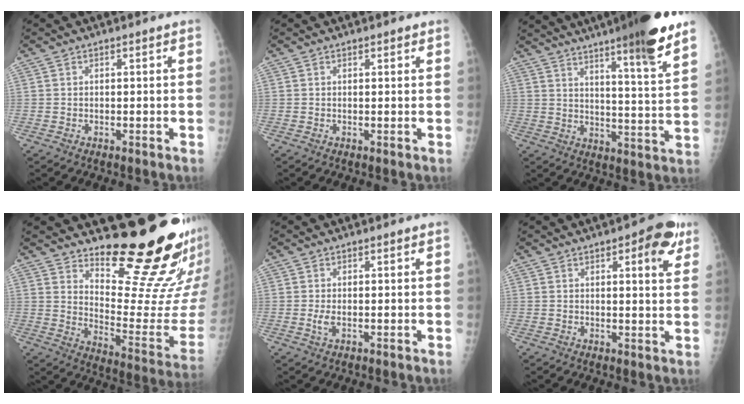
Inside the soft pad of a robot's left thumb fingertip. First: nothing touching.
{"total": 0.8, "force": [0.6, 0.4, 0.5], "torque": [-0.001, -0.002, 0.005]}
{"total": 20.3, "force": [14.3, 1.7, 14.3], "torque": [-0.191, -0.057, 0.201]}
{"total": 19.7, "force": [15.7, 4.9, 10.8], "torque": [-0.104, -0.155, 0.228]}
{"total": 1.8, "force": [-0.1, 0.9, 1.6], "torque": [-0.035, -0.005, -0.002]}
{"total": 7.6, "force": [3.7, 2.6, 6.1], "torque": [-0.055, -0.012, 0.039]}